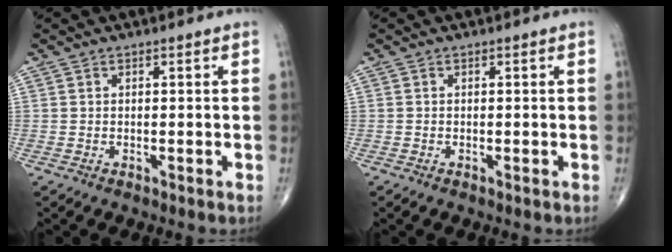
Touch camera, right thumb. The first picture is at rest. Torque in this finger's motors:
{"motor_torque": [3.80, 1.21, 0.75, -1.41, 0.03]}